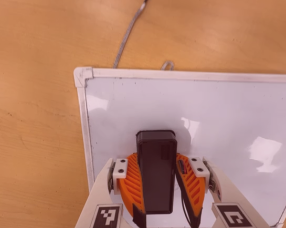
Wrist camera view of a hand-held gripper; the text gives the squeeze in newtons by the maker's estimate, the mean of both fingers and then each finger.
{"total": 12.3, "left": 11.8, "right": 12.8}